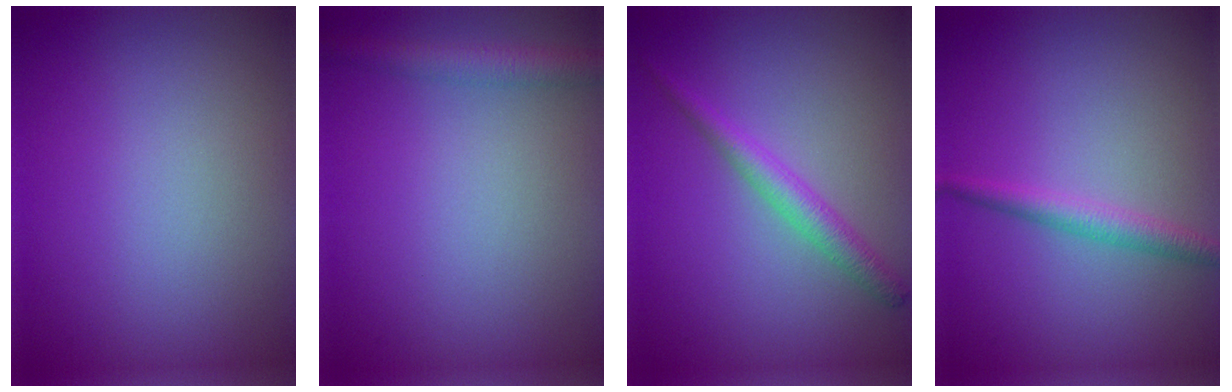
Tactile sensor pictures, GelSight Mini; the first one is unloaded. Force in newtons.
{"total": 2.6, "press": 2.6, "slide": 0.0}
{"total": 2.4, "press": 2.4, "slide": 0.1}
{"total": 2.1, "press": 2.1, "slide": 0.1}